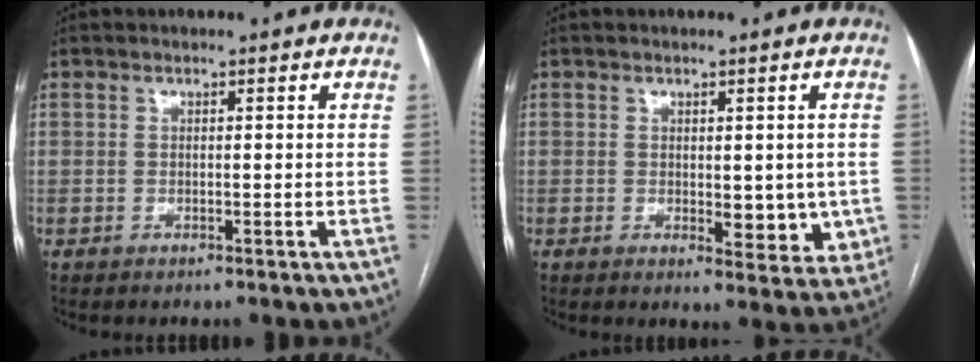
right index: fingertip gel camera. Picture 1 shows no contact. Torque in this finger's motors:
{"motor_torque": [0.13, 0.32, 0.18, 0.07]}